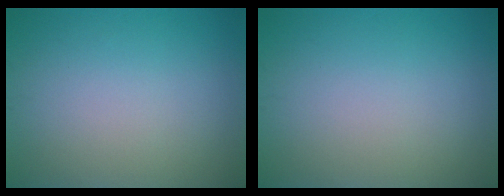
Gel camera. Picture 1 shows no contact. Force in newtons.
{"total": 0.0}